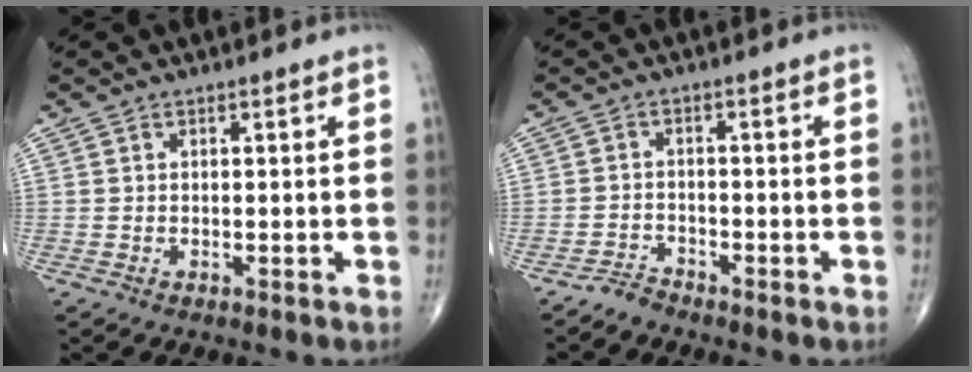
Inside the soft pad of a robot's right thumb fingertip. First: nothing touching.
{"total": 2.2, "force": [-2.2, 0.4, 0.0], "torque": [0.007, 0.000, -0.045]}